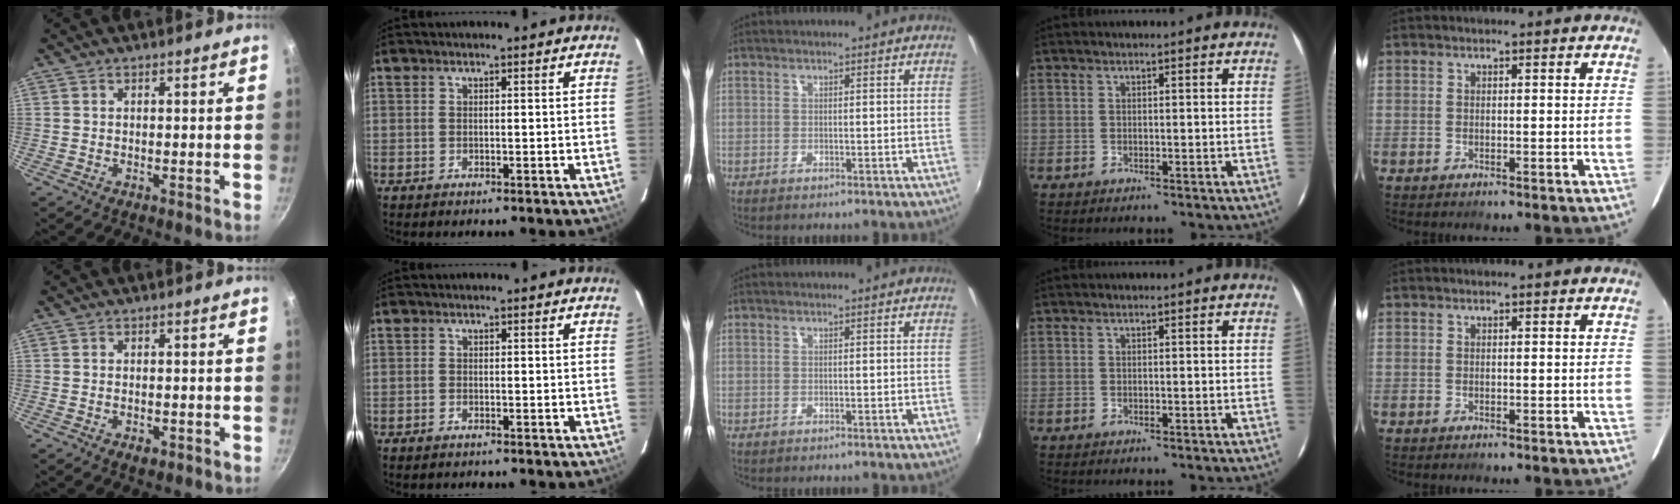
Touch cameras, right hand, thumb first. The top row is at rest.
{"thumb": {"total": 1.9, "force": [-0.8, 1.1, 1.3], "torque": [-0.024, -0.002, -0.011]}, "index": {"total": 0.8, "force": [-0.8, 0.3, 0.1], "torque": [-0.006, 0.003, -0.015]}}